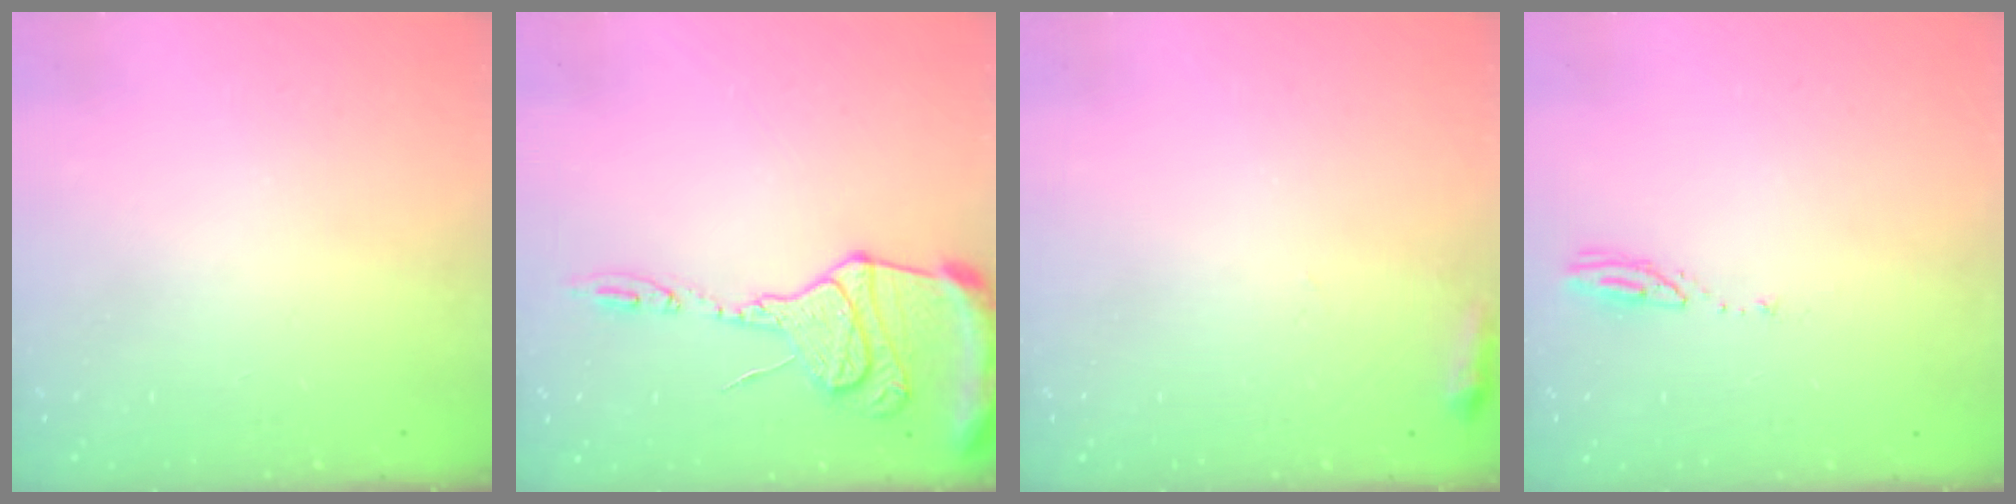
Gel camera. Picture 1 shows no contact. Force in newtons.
{"total": 15.3, "press": 15.2, "slide": 1.4}
{"total": 5.7, "press": 5.7, "slide": 1.0}
{"total": 4.0, "press": 4.0, "slide": 0.4}